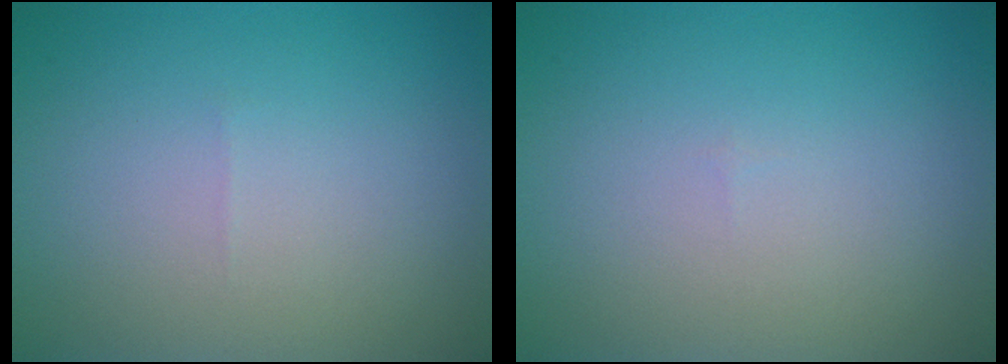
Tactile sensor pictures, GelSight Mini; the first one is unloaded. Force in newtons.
{"total": 0.0}